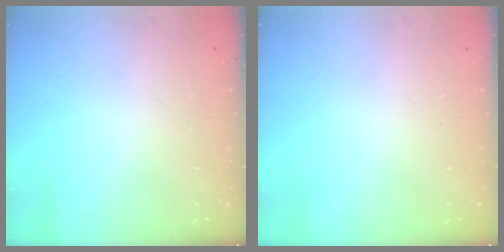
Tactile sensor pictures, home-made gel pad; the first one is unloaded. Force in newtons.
{"total": 0.0}